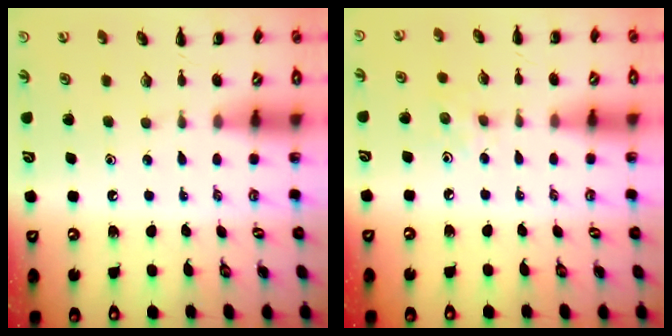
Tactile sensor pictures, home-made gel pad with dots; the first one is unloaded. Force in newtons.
{"total": 4.2, "press": 3.9, "slide": 1.5}